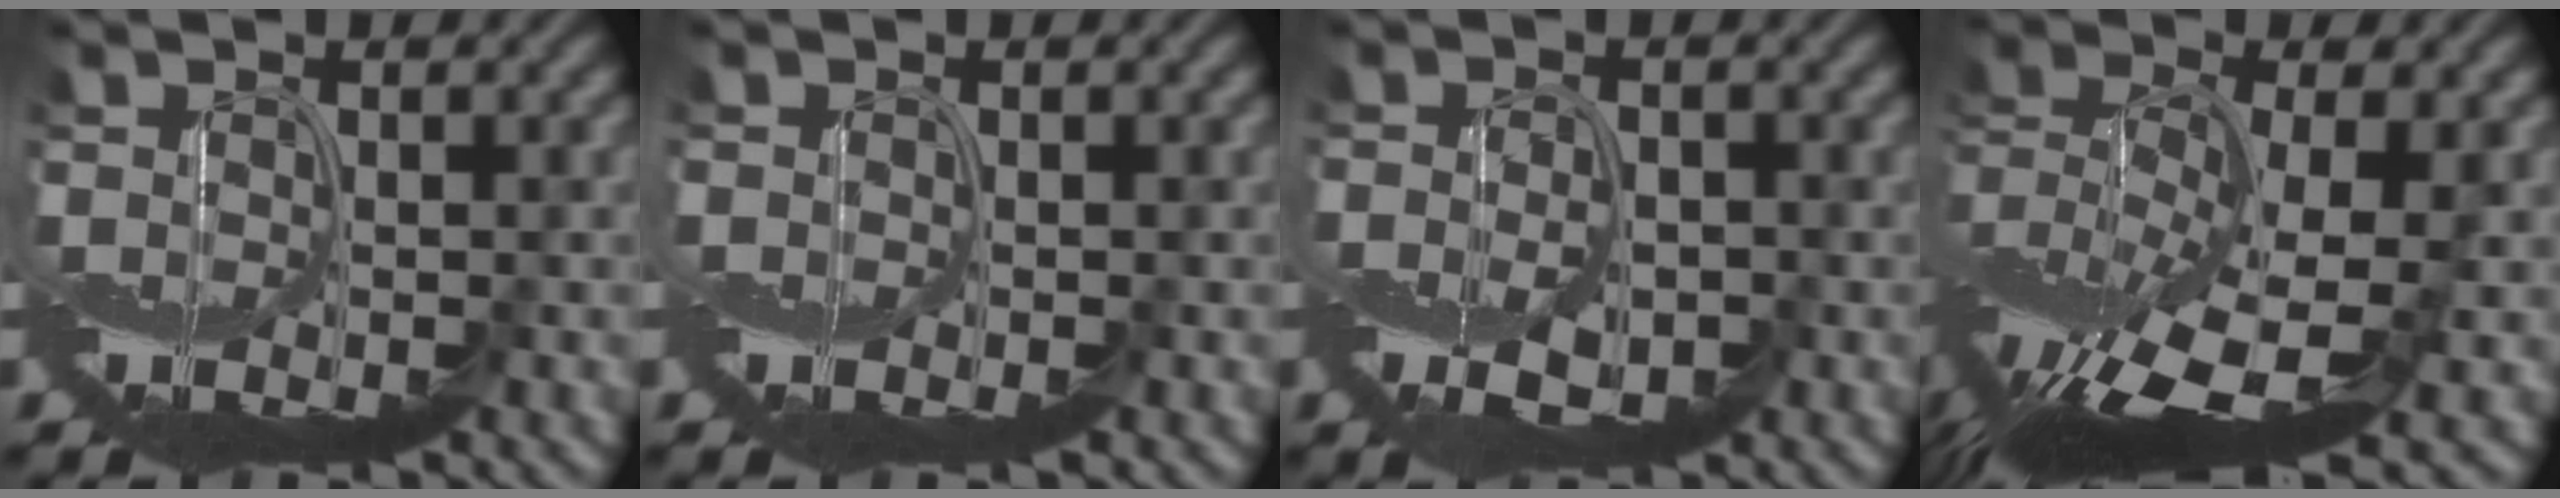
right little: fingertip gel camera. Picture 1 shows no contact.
{"total": 0.8, "force": [-0.3, 0.7, 0.3], "torque": [-0.004, -0.004, -0.004]}
{"total": 2.7, "force": [-1.1, 1.6, 1.9], "torque": [-0.042, -0.005, -0.019]}
{"total": 13.0, "force": [-4.4, 4.4, 11.4], "torque": [-0.246, 0.001, -0.072]}